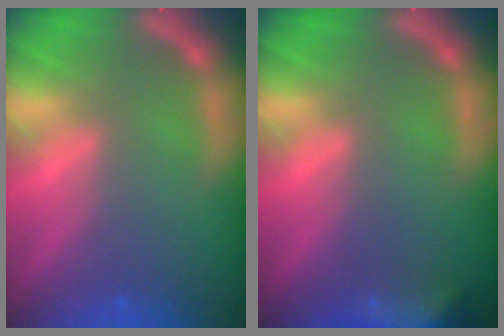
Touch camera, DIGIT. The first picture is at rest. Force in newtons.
{"total": 7.9}